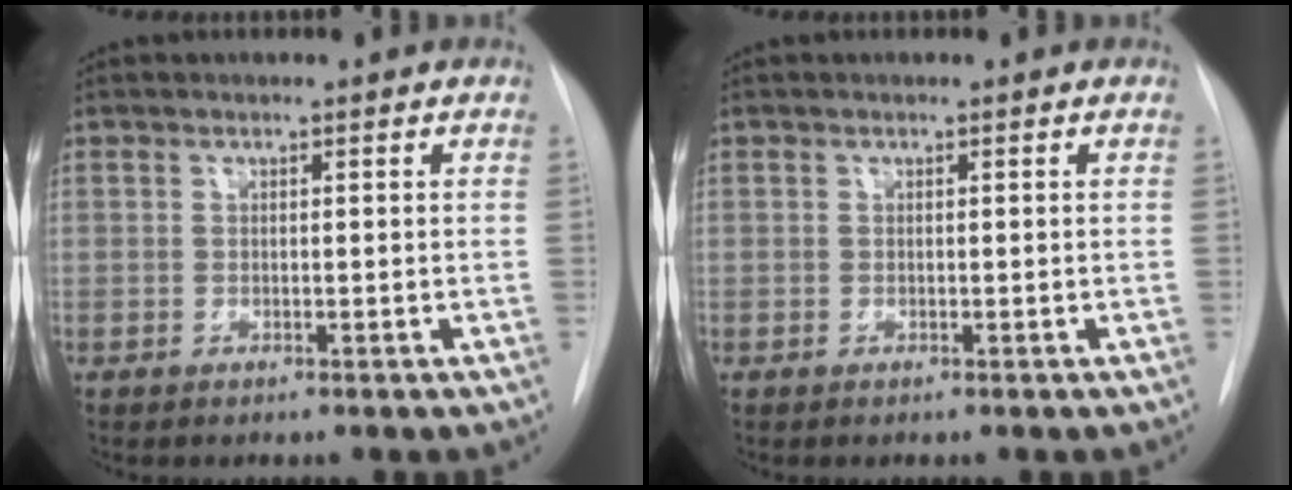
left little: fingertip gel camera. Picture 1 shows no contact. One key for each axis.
{"total": 0.0}